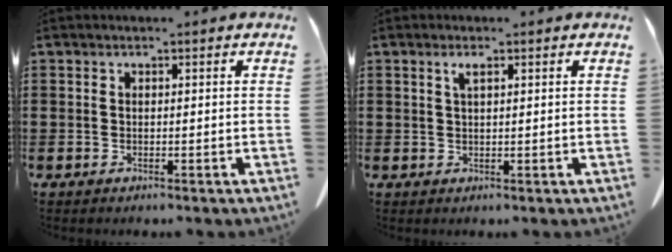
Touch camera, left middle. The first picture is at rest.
{"total": 1.6, "force": [0.8, 0.4, 1.4], "torque": [-0.030, 0.004, 0.012]}